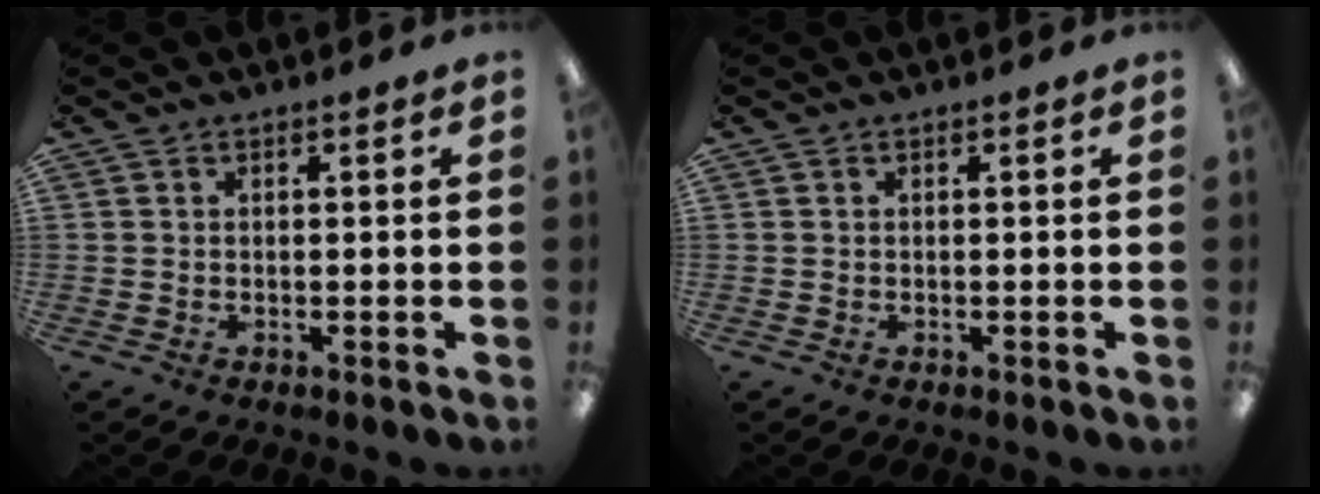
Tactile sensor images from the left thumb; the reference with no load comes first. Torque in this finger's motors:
{"motor_torque": [0.01, 0.00, -0.15, 0.14, 0.00]}